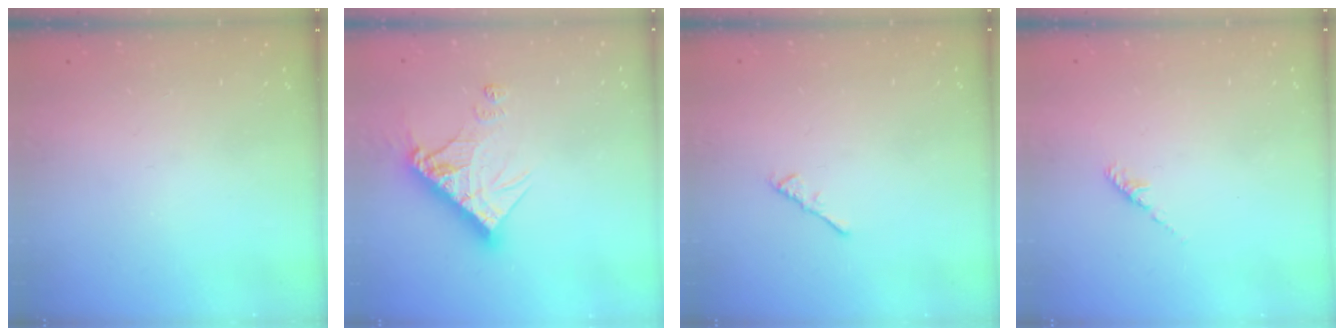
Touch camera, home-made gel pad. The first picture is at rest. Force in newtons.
{"total": 13.9, "press": 13.8, "slide": 1.5}
{"total": 1.1, "press": 1.0, "slide": 0.4}
{"total": 2.2, "press": 2.1, "slide": 0.6}